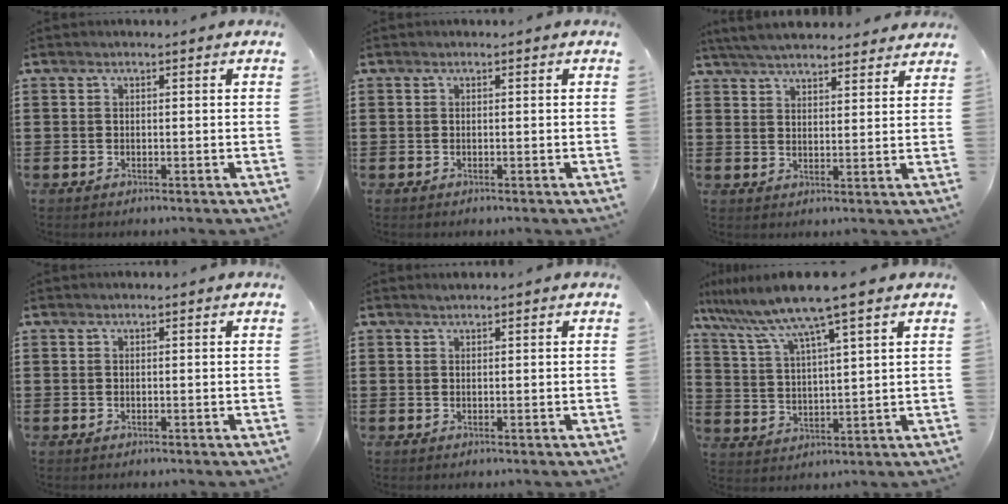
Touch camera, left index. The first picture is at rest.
{"total": 0.0}
{"total": 5.2, "force": [5.0, 0.5, 1.3], "torque": [-0.039, -0.014, 0.092]}
{"total": 0.0}
{"total": 0.6, "force": [0.5, 0.1, 0.2], "torque": [-0.006, -0.001, 0.011]}
{"total": 8.7, "force": [6.8, -0.9, 5.2], "torque": [-0.126, -0.042, 0.112]}